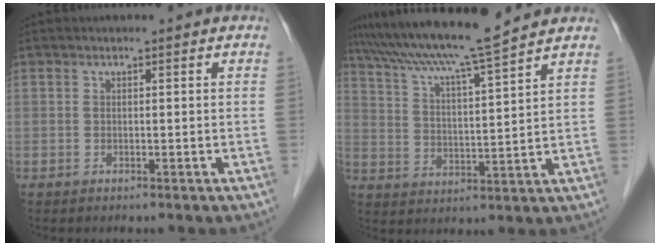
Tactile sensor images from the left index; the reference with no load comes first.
{"total": 13.5, "force": [11.8, -1.2, 6.5], "torque": [-0.120, 0.013, 0.194]}